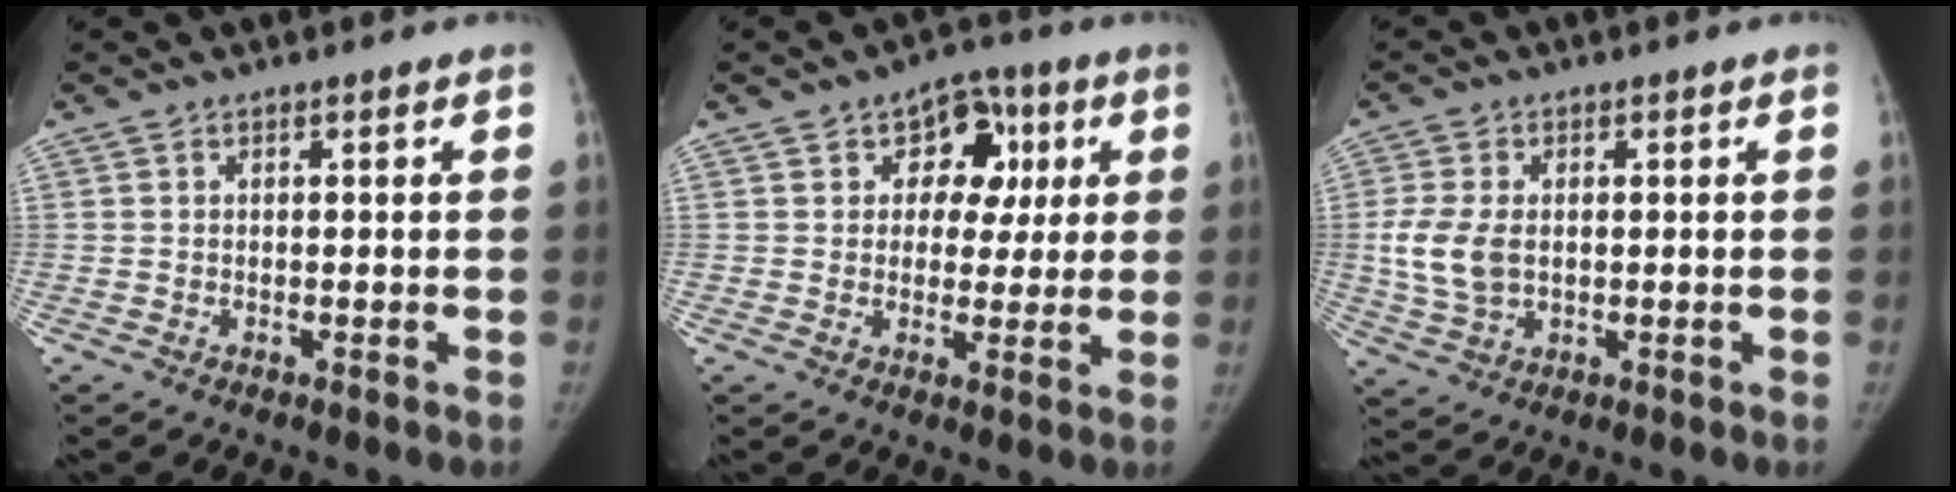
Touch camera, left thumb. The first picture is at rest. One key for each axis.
{"total": 9.1, "fx": 2.7, "fy": 6.9, "fz": 5.3, "tx": -0.015, "ty": 0.001, "tz": 0.031}
{"total": 7.5, "fx": 0.1, "fy": 5.0, "fz": 5.7, "tx": -0.122, "ty": -0.001, "tz": 0.008}